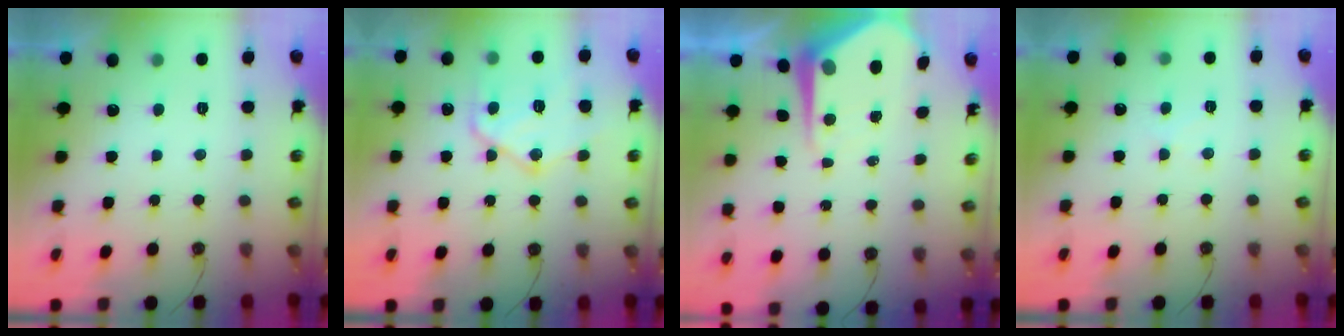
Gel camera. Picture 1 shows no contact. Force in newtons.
{"total": 15.9, "press": 15.9, "slide": 1.5}
{"total": 7.7, "press": 7.6, "slide": 0.6}
{"total": 6.1, "press": 6.0, "slide": 1.0}